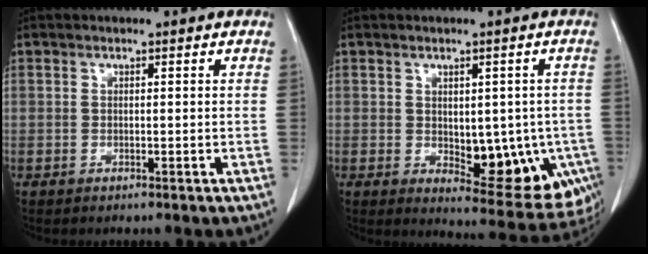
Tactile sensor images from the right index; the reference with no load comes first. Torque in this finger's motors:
{"motor_torque": [0.33, 0.06, 0.16, 0.05]}